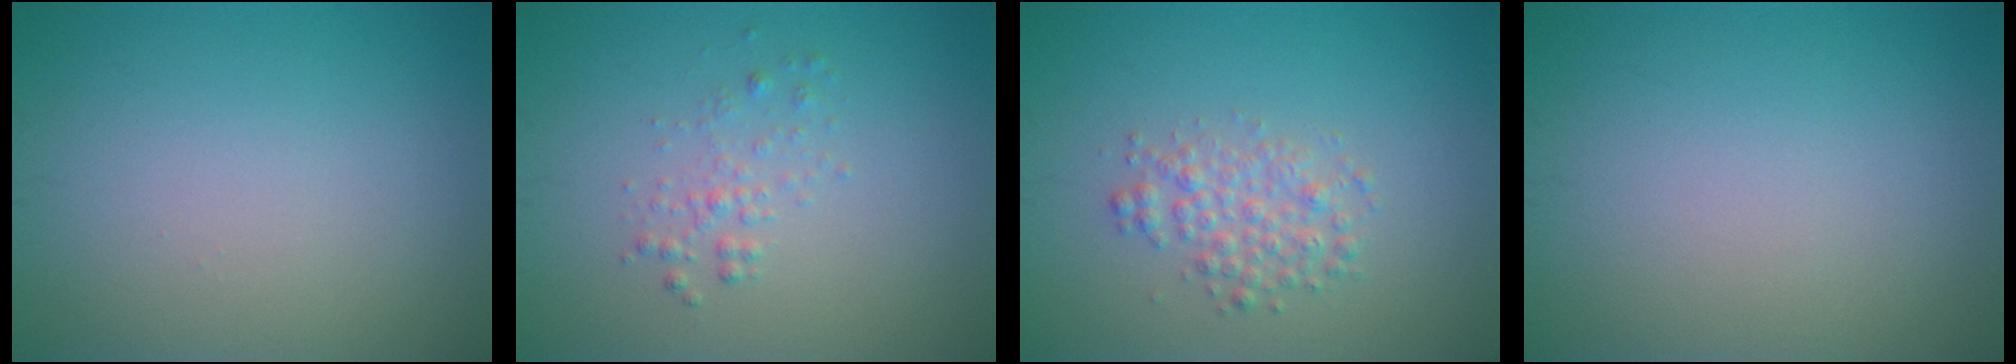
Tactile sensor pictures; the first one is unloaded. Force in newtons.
{"total": 1.3, "press": 1.3, "slide": 0.1}
{"total": 2.5, "press": 2.5, "slide": 0.1}
{"total": 0.0}